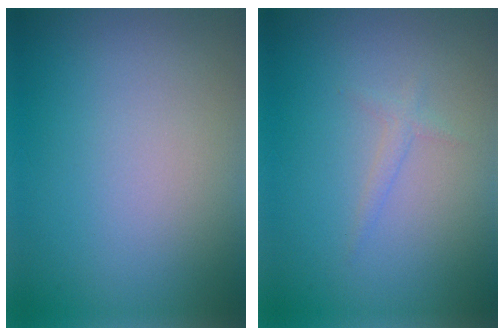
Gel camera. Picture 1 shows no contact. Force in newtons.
{"total": 0.9, "press": 0.9, "slide": 0.1}